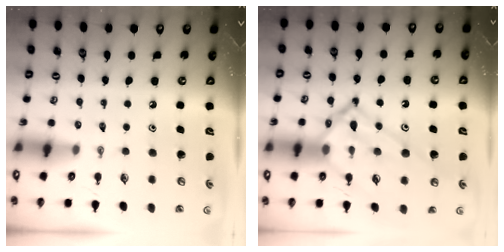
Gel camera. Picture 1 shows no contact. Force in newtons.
{"total": 18.3, "press": 18.2, "slide": 2.0}